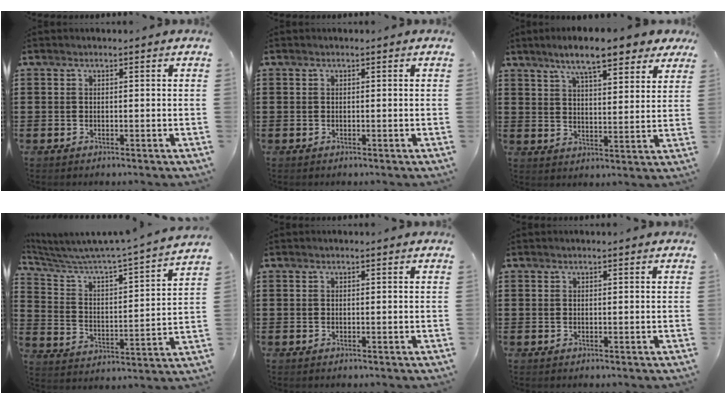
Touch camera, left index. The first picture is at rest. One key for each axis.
{"total": 0.0}
{"total": 9.0, "fx": 7.3, "fy": 1.5, "fz": 5.1, "tx": -0.102, "ty": -0.016, "tz": 0.128}
{"total": 4.2, "fx": 4.0, "fy": 0.0, "fz": 1.3, "tx": -0.050, "ty": -0.048, "tz": 0.056}
{"total": 0.0}
{"total": 0.0}